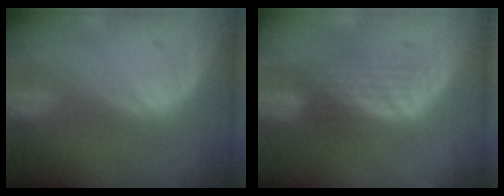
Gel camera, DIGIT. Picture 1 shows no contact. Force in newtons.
{"total": 4.3, "press": 3.6, "slide": 2.3}